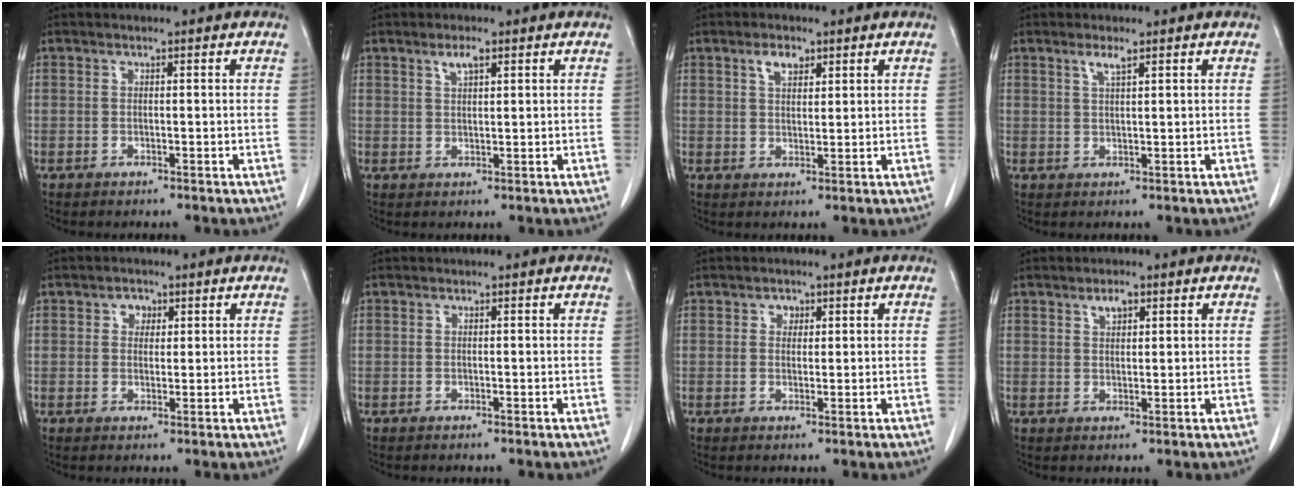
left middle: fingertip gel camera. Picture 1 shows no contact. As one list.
[{"total": 2.5, "force": [1.5, 0.7, 1.9], "torque": [-0.037, 0.002, 0.030]}, {"total": 3.4, "force": [2.0, 1.6, 2.2], "torque": [-0.041, 0.005, 0.038]}, {"total": 2.1, "force": [1.4, 0.2, 1.6], "torque": [-0.035, 0.002, 0.028]}, {"total": 2.2, "force": [1.0, 1.7, 1.0], "torque": [-0.013, 0.003, 0.014]}, {"total": 0.0}, {"total": 1.6, "force": [0.8, 1.3, 0.6], "torque": [-0.005, 0.000, 0.010]}, {"total": 2.4, "force": [1.4, 1.0, 1.6], "torque": [-0.028, 0.001, 0.026]}]